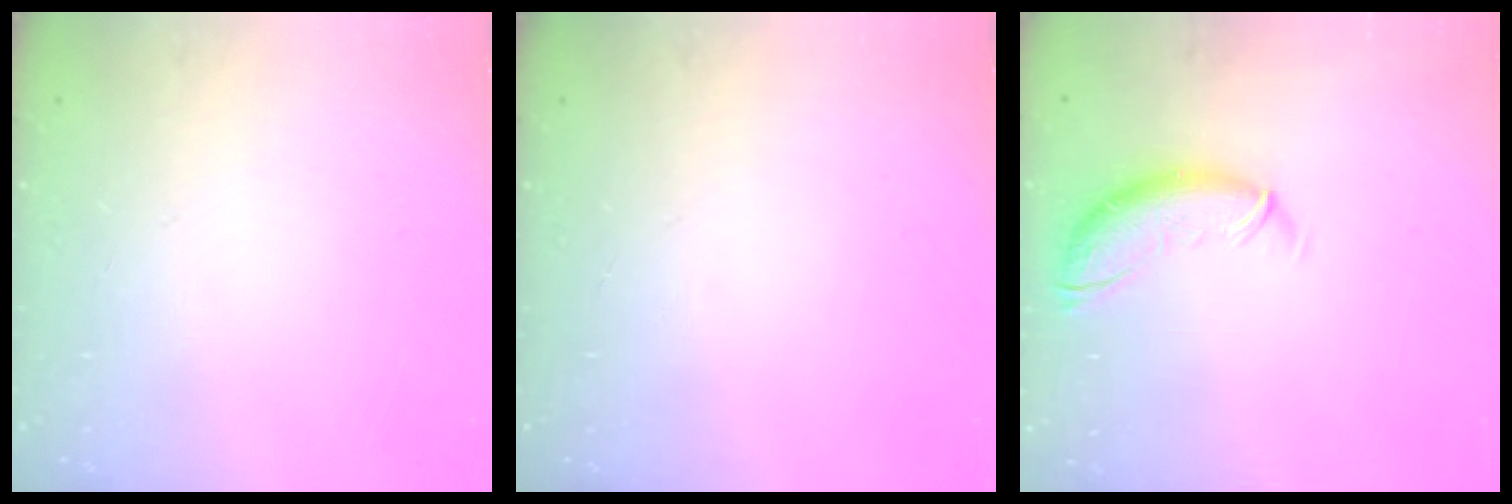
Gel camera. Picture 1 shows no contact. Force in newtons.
{"total": 0.0}
{"total": 10.8, "press": 10.6, "slide": 1.8}